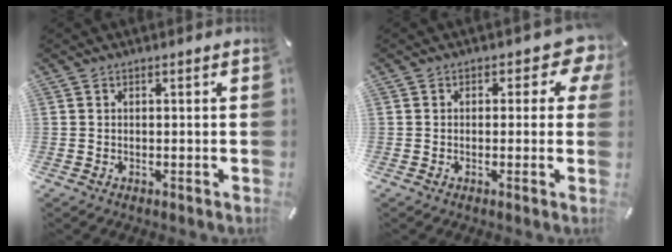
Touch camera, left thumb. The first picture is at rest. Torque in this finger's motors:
{"motor_torque": [0.46, 0.24, 0.13, -0.05, 0.02]}